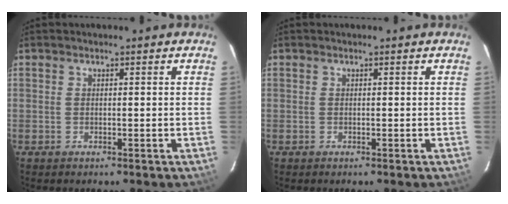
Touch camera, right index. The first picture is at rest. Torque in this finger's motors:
{"motor_torque": [0.00, 0.00, 0.00, 0.00]}